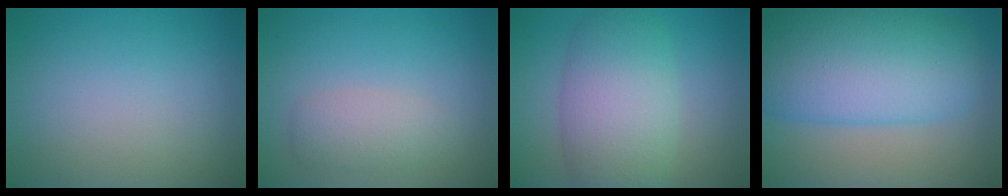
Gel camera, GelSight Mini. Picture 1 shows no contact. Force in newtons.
{"total": 2.3, "press": 2.3, "slide": 0.1}
{"total": 7.4, "press": 7.3, "slide": 0.4}
{"total": 11.7, "press": 11.7, "slide": 0.2}